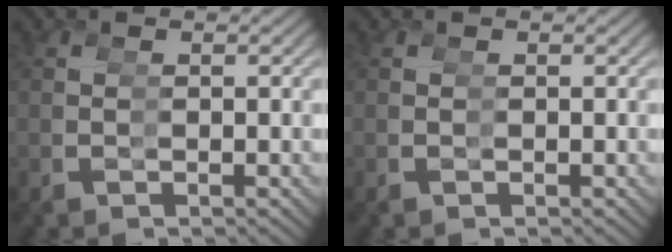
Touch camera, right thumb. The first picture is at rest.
{"total": 0.0}